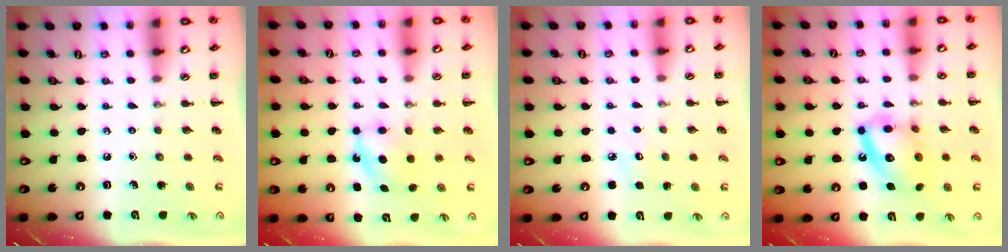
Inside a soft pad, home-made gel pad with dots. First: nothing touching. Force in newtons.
{"total": 5.6, "press": 5.4, "slide": 1.5}
{"total": 3.9, "press": 3.8, "slide": 1.1}
{"total": 13.7, "press": 13.6, "slide": 1.5}